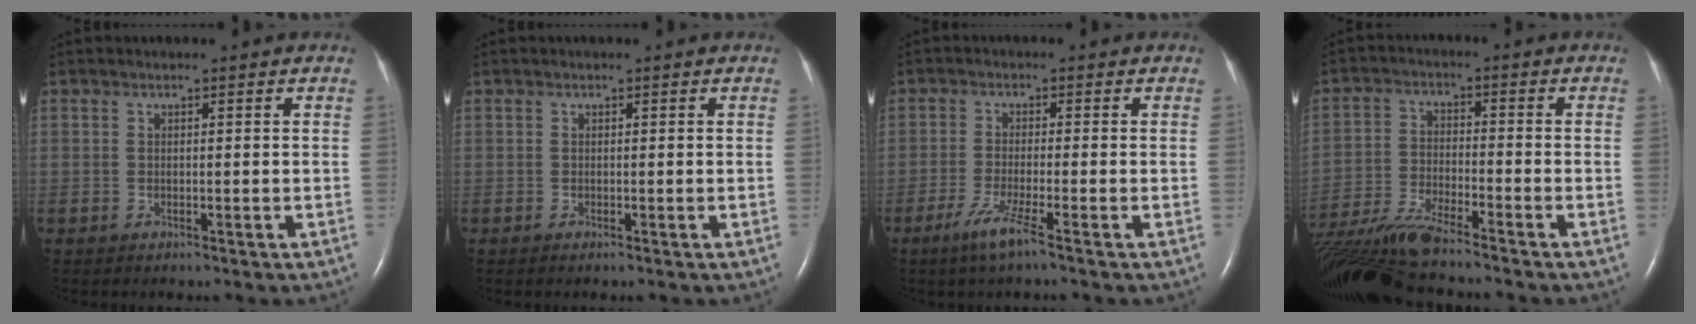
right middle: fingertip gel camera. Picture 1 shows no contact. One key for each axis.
{"total": 0.0}
{"total": 4.5, "fx": -2.8, "fy": -0.6, "fz": 3.4, "tx": -0.072, "ty": -0.013, "tz": -0.060}
{"total": 20.1, "fx": -16.4, "fy": 7.0, "fz": 9.3, "tx": -0.247, "ty": -0.035, "tz": -0.265}